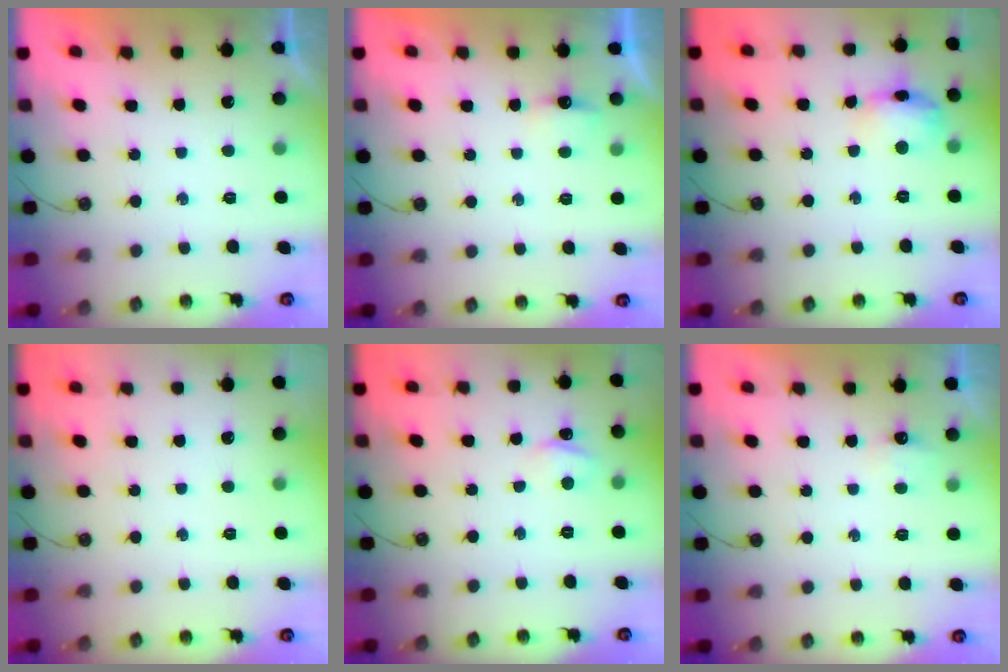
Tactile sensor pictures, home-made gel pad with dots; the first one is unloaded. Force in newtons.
{"total": 3.8, "press": 3.7, "slide": 0.7}
{"total": 11.8, "press": 11.8, "slide": 0.9}
{"total": 0.0}
{"total": 2.8, "press": 2.7, "slide": 0.4}
{"total": 3.7, "press": 3.7, "slide": 0.6}